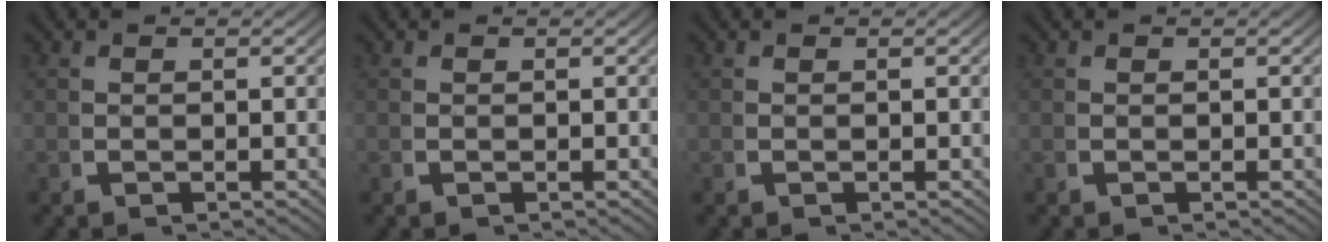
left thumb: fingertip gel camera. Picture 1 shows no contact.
{"total": 0.0}
{"total": 0.0}
{"total": 0.0}